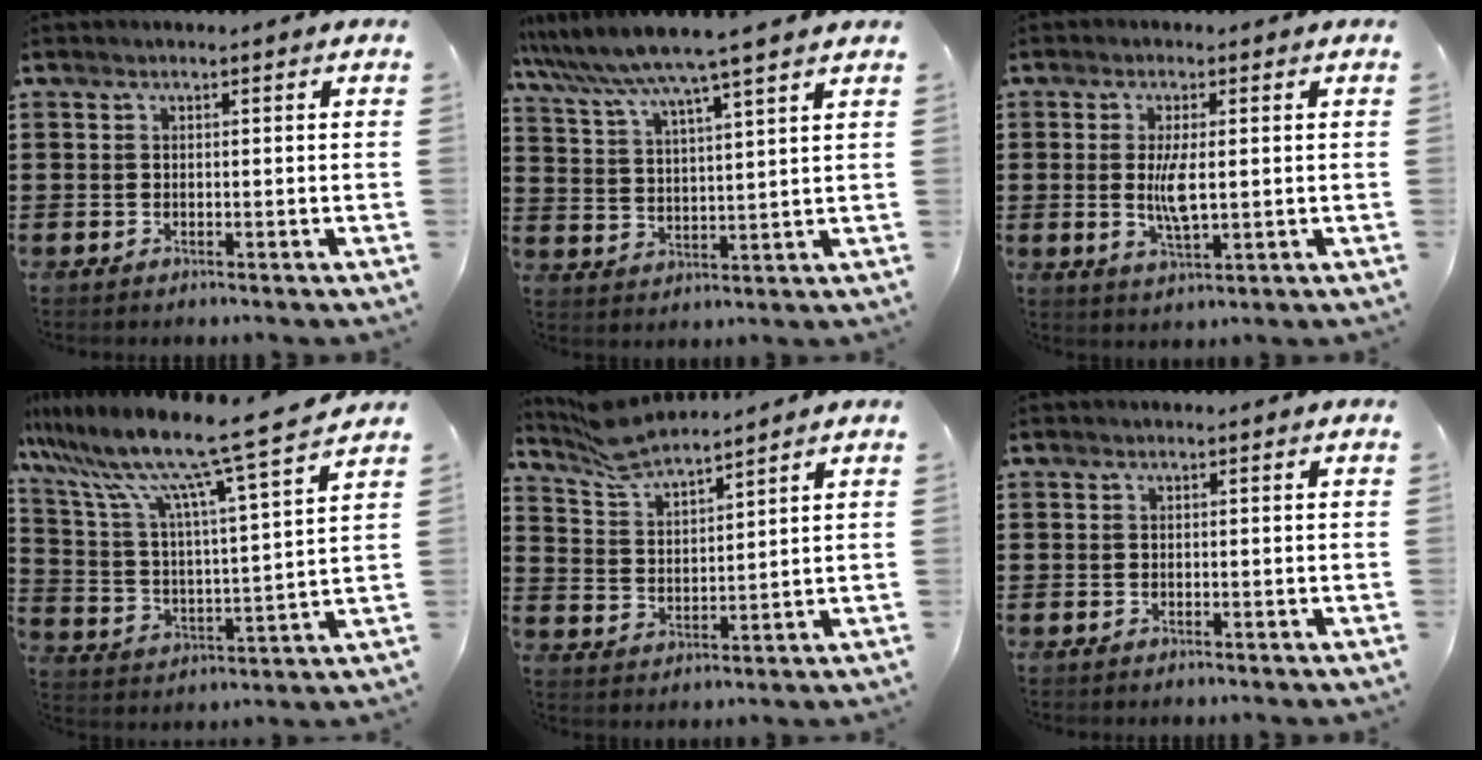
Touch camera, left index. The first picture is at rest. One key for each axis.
{"total": 6.7, "fx": 5.8, "fy": -0.9, "fz": 3.1, "tx": -0.084, "ty": -0.037, "tz": 0.095}
{"total": 5.1, "fx": 0.2, "fy": 1.4, "fz": 4.9, "tx": -0.106, "ty": -0.003, "tz": -0.002}
{"total": 11.0, "fx": 9.2, "fy": -0.8, "fz": 5.9, "tx": -0.153, "ty": -0.071, "tz": 0.146}
{"total": 6.8, "fx": 6.3, "fy": 1.1, "fz": 2.2, "tx": -0.067, "ty": -0.017, "tz": 0.117}
{"total": 0.0}